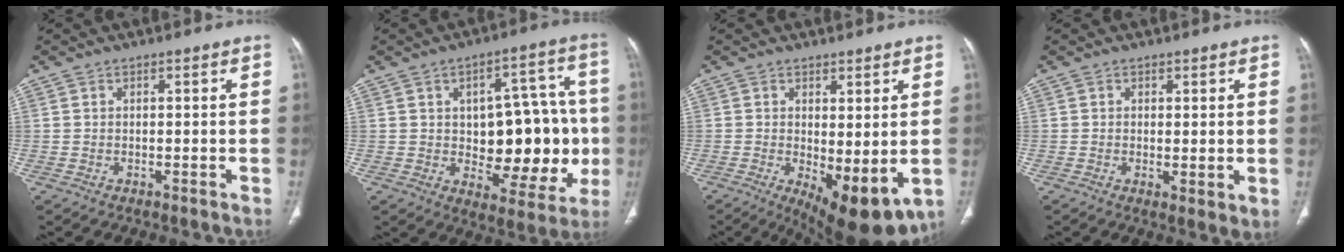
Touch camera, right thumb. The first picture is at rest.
{"total": 19.7, "force": [-1.0, 10.4, 16.8], "torque": [-0.173, 0.018, 0.003]}
{"total": 11.4, "force": [-2.0, 4.6, 10.2], "torque": [-0.145, -0.022, -0.012]}
{"total": 3.0, "force": [0.2, 1.1, 2.8], "torque": [-0.052, -0.015, 0.003]}